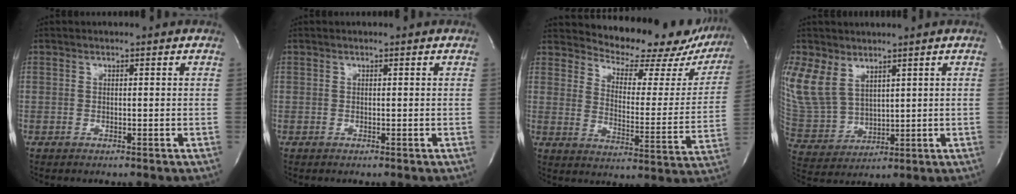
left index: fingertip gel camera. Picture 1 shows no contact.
{"total": 0.0}
{"total": 20.1, "force": [18.4, 6.2, 5.1], "torque": [-0.058, -0.061, 0.214]}
{"total": 13.1, "force": [7.0, 8.9, 6.5], "torque": [-0.188, 0.003, 0.162]}